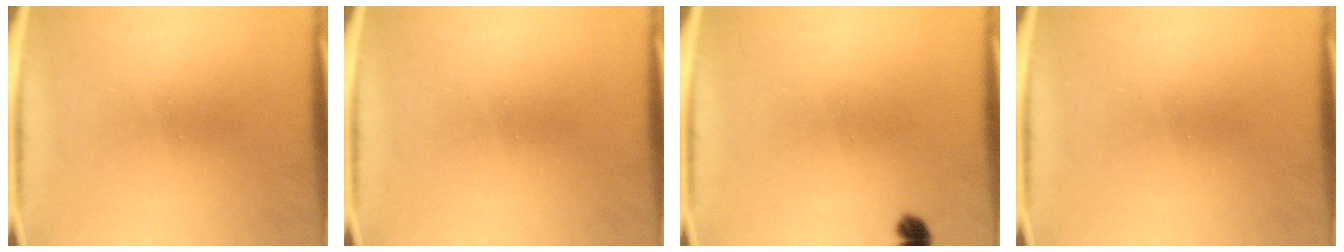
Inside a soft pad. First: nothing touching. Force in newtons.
{"total": 0.0}
{"total": 1.5}
{"total": 0.0}